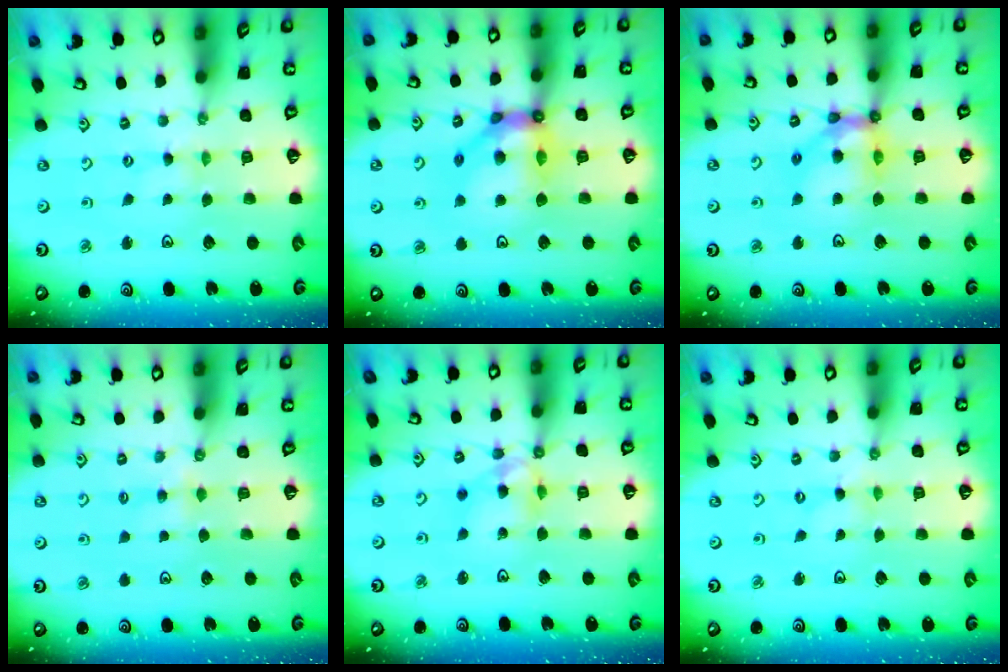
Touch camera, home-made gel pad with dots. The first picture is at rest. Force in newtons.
{"total": 13.5, "press": 13.4, "slide": 1.5}
{"total": 12.6, "press": 12.5, "slide": 1.5}
{"total": 2.8, "press": 2.8, "slide": 0.4}
{"total": 12.0, "press": 11.8, "slide": 2.0}
{"total": 0.0}